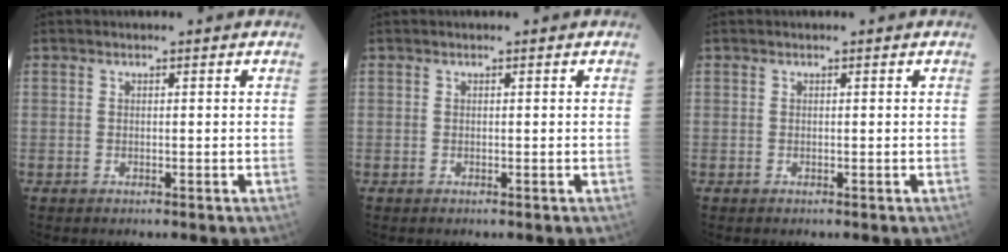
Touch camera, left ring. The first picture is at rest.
{"total": 0.0}
{"total": 0.0}